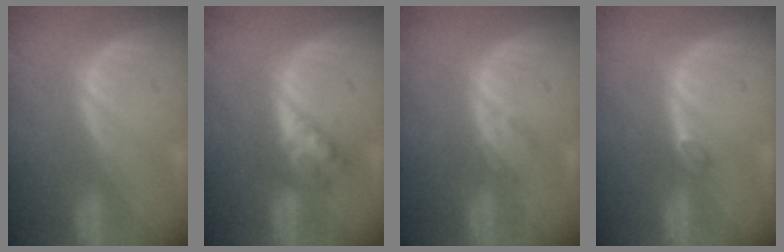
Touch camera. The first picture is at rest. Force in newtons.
{"total": 3.7, "press": 3.7, "slide": 0.3}
{"total": 1.6, "press": 1.6, "slide": 0.2}
{"total": 1.4, "press": 1.3, "slide": 0.3}